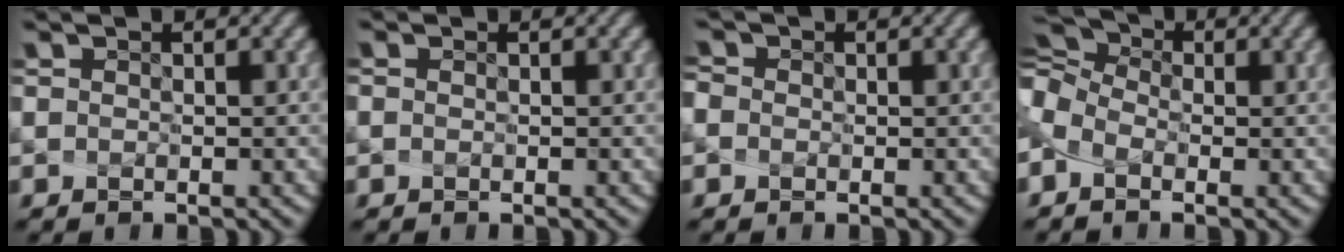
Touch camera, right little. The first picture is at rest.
{"total": 0.0}
{"total": 0.8, "force": [-0.4, 0.6, 0.2], "torque": [-0.005, 0.005, -0.011]}
{"total": 5.5, "force": [-0.1, 3.8, 3.9], "torque": [-0.101, 0.017, -0.012]}